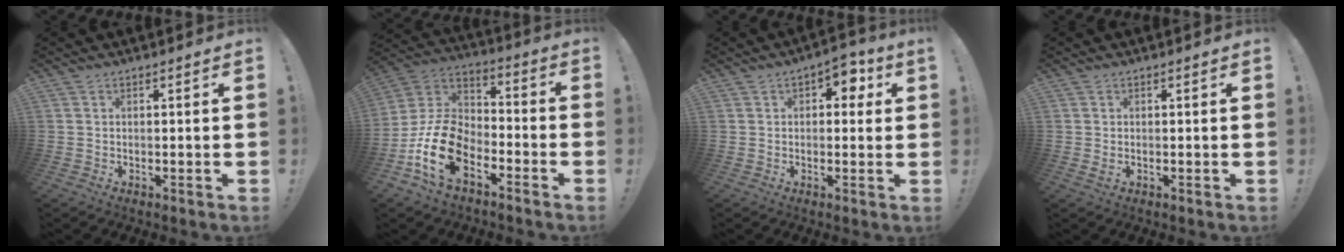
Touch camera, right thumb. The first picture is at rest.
{"total": 18.5, "force": [-9.0, 11.1, 11.7], "torque": [-0.244, 0.049, -0.151]}
{"total": 5.0, "force": [1.7, 3.0, 3.6], "torque": [-0.033, -0.006, 0.022]}
{"total": 0.6, "force": [0.4, 0.3, 0.4], "torque": [-0.001, -0.002, 0.005]}